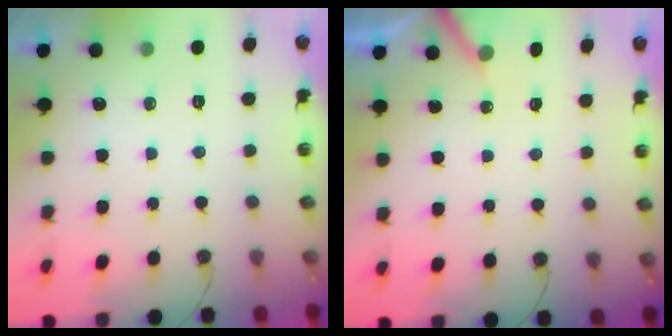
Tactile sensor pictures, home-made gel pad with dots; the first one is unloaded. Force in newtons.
{"total": 4.3, "press": 4.3, "slide": 0.2}